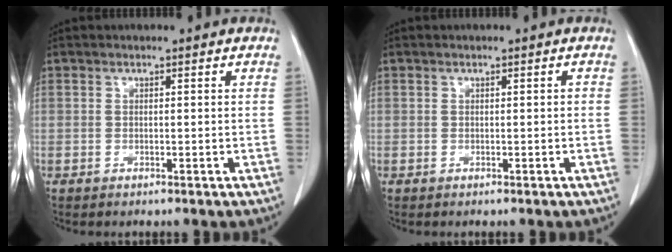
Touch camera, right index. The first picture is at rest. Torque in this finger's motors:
{"motor_torque": [0.10, 0.01, 0.02, 0.01]}